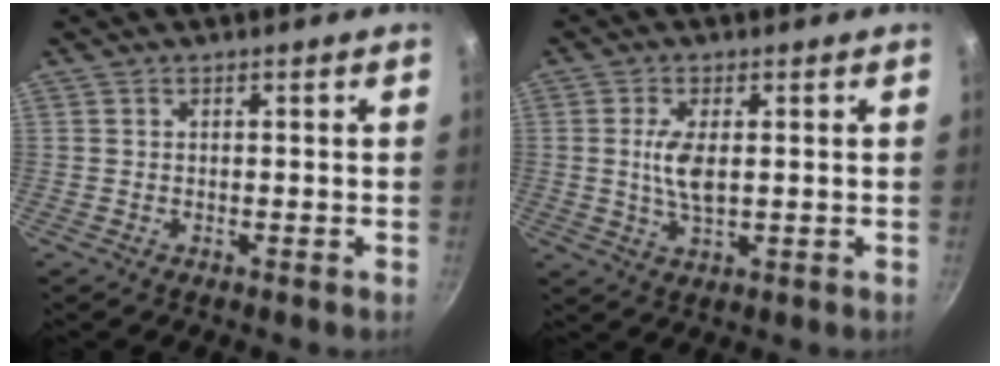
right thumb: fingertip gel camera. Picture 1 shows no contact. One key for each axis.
{"total": 5.7, "fx": 0.6, "fy": 2.4, "fz": 5.1, "tx": -0.107, "ty": -0.003, "tz": 0.012}